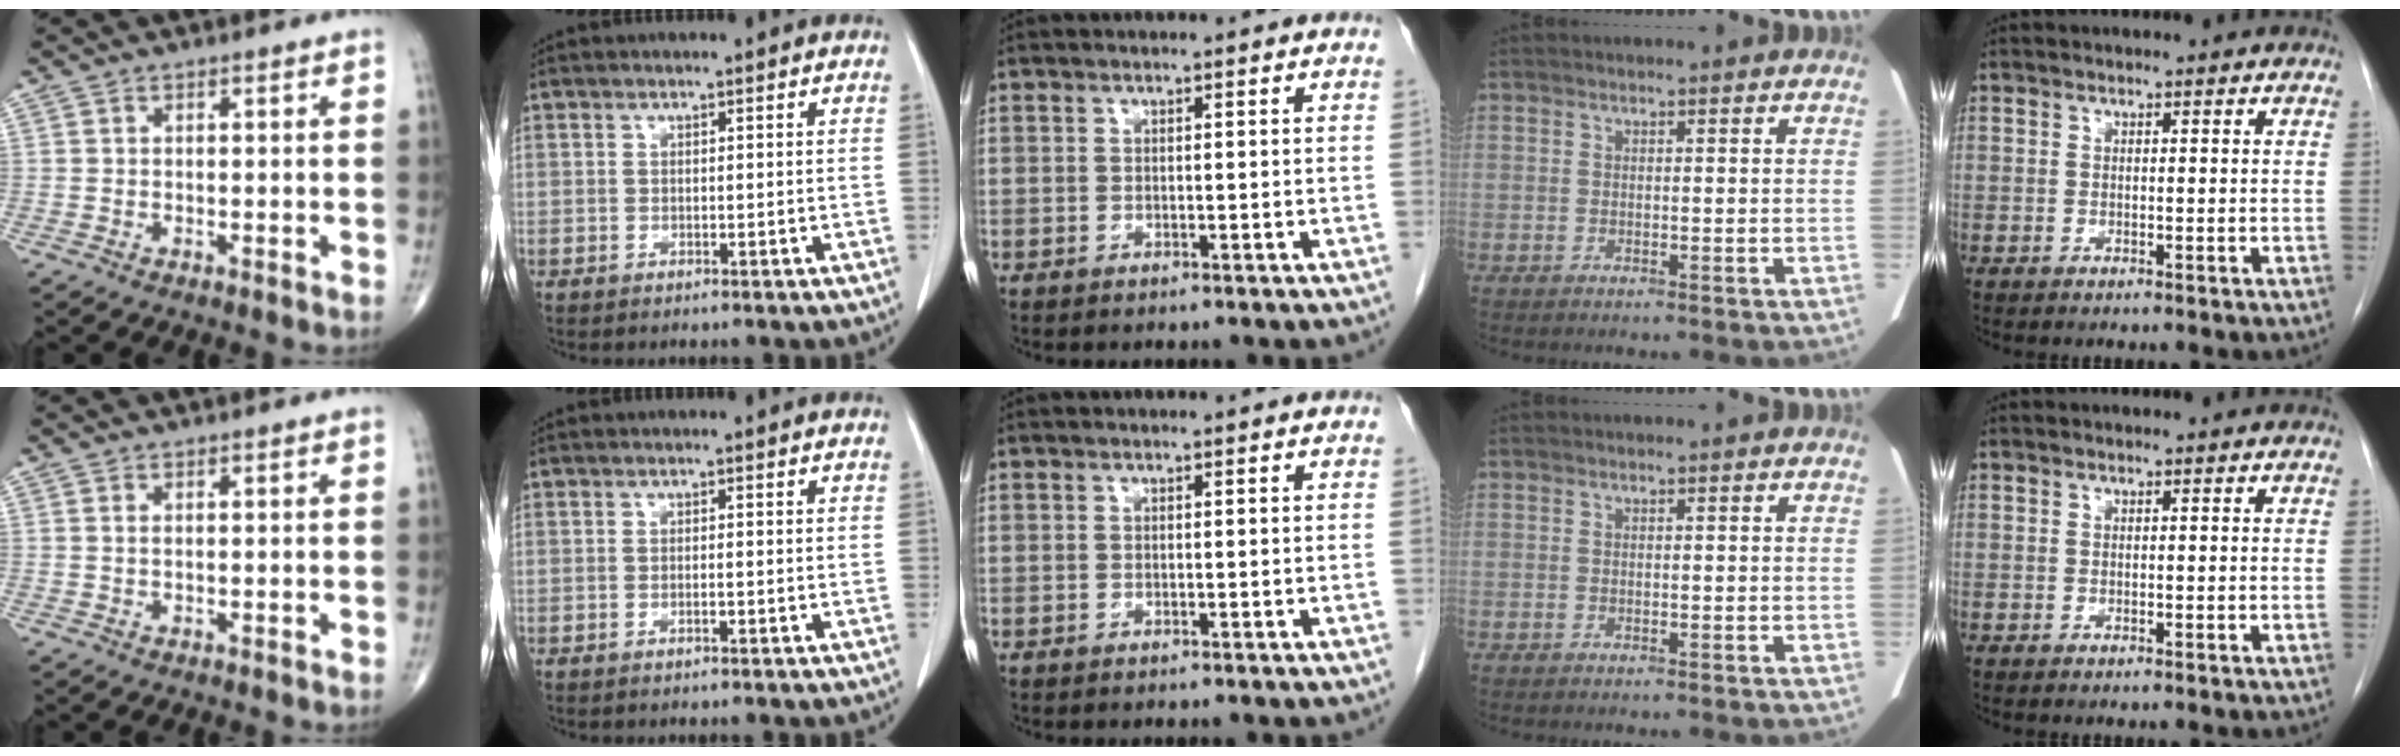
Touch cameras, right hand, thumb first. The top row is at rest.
{"thumb": {"total": 0.6, "force": [0.2, 0.2, 0.5], "torque": [-0.013, 0.002, 0.006]}, "index": {"total": 0.7, "force": [-0.4, 0.0, 0.5], "torque": [-0.012, 0.001, -0.003]}}